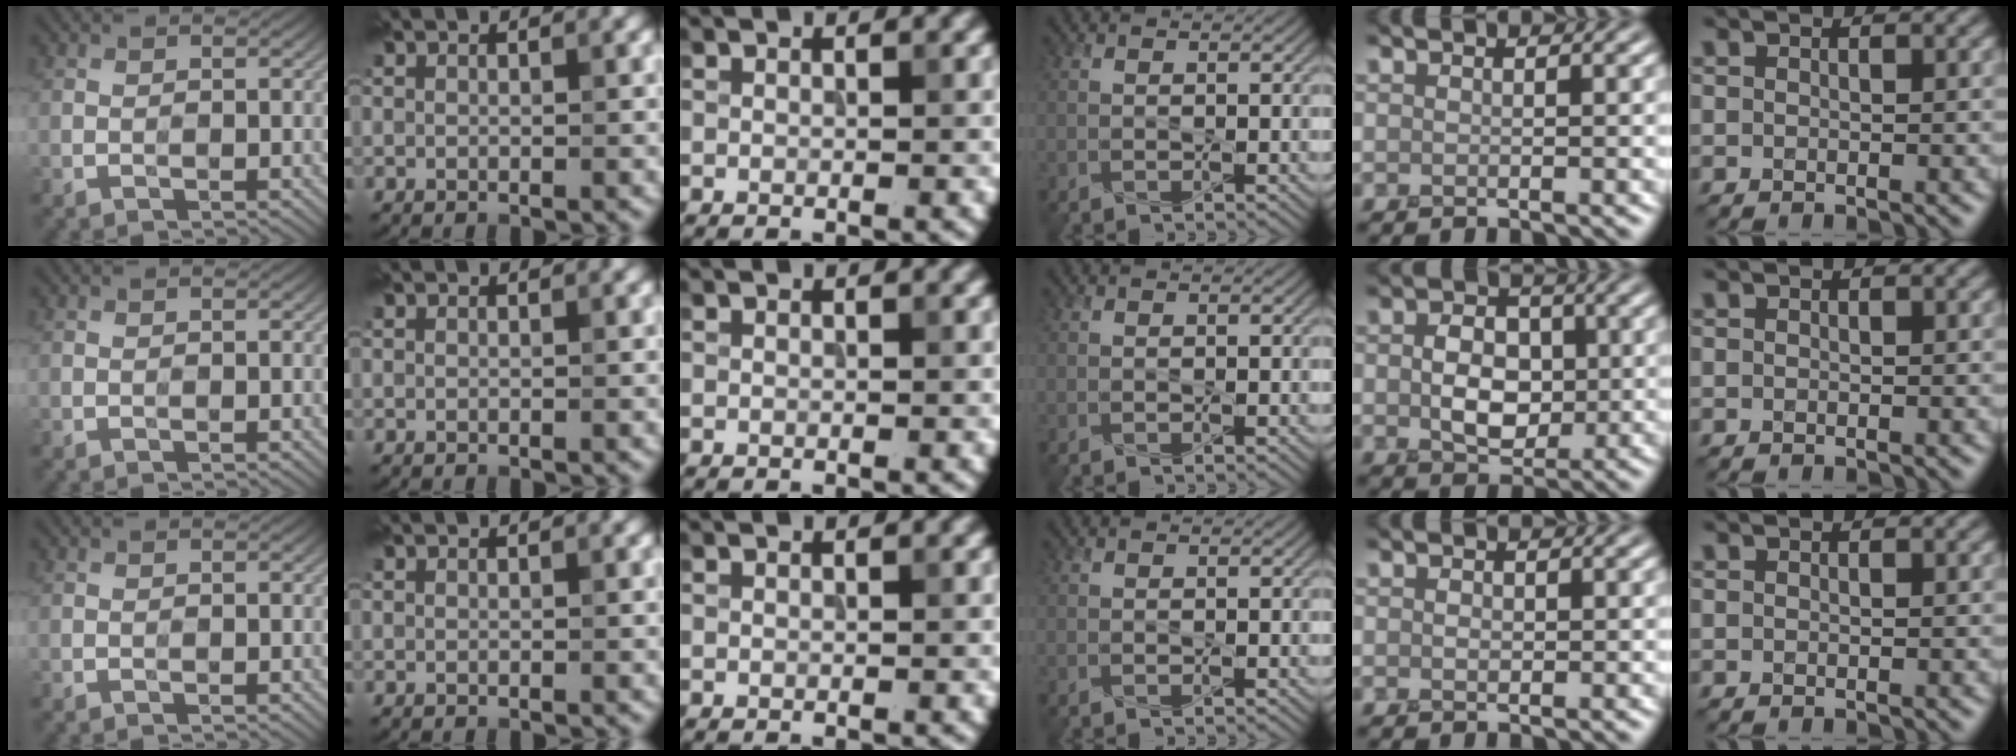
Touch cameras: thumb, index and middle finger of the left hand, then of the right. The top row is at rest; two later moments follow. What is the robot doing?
{"motion": "press", "object": "joystick"}